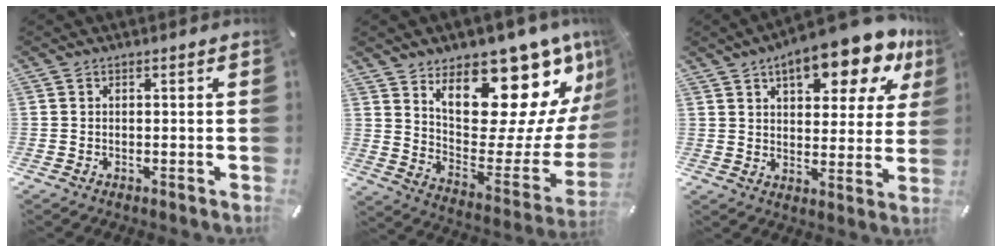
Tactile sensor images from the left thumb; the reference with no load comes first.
{"total": 20.0, "force": [14.0, 9.2, 10.9], "torque": [-0.131, -0.124, 0.230]}
{"total": 17.1, "force": [10.8, 6.8, 11.4], "torque": [-0.157, -0.056, 0.173]}